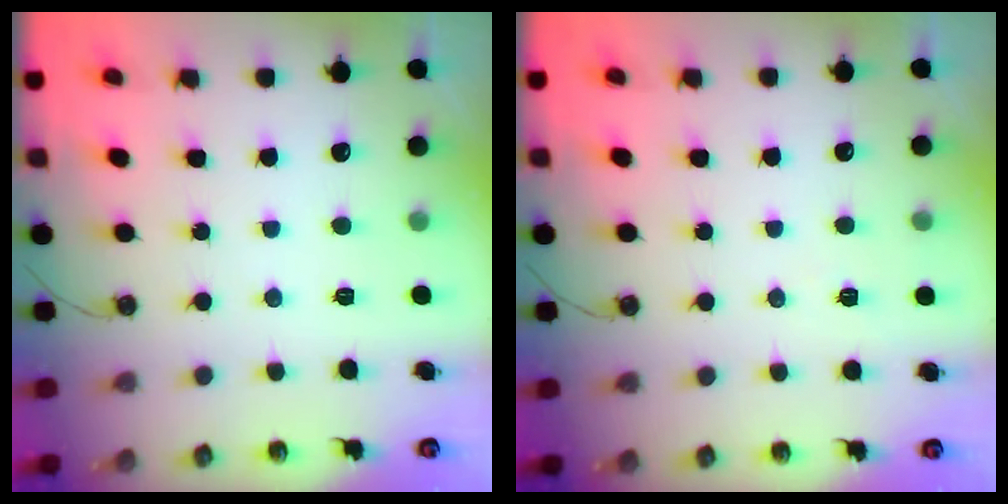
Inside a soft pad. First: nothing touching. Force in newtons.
{"total": 5.5, "press": 3.4, "slide": 4.3}